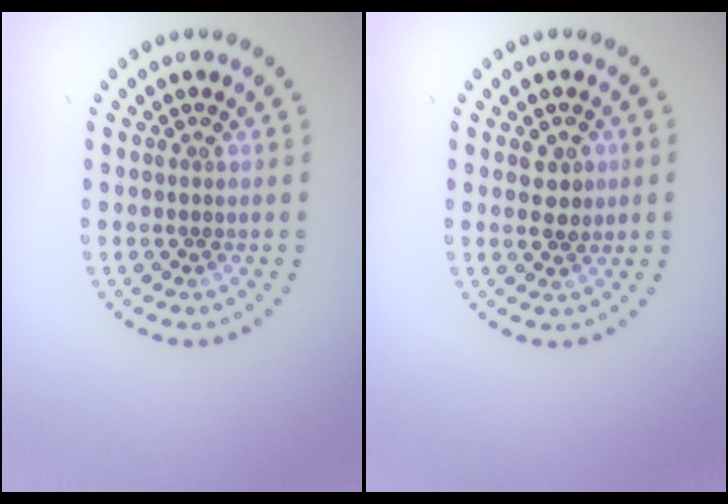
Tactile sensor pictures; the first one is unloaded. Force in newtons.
{"total": 2.2, "press": 2.2, "slide": 0.3}